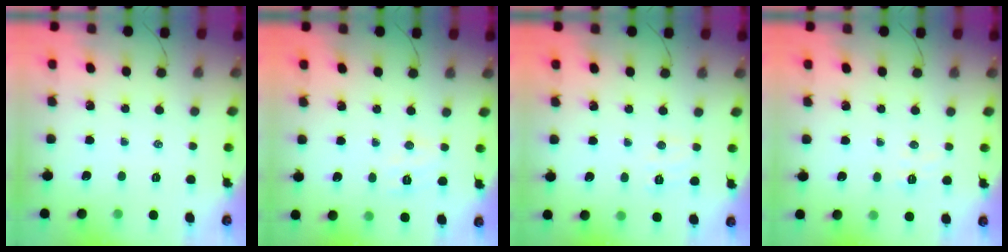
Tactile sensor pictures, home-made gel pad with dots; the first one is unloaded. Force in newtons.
{"total": 5.7, "press": 5.6, "slide": 1.1}
{"total": 5.0, "press": 4.8, "slide": 1.1}
{"total": 5.0, "press": 4.9, "slide": 0.8}